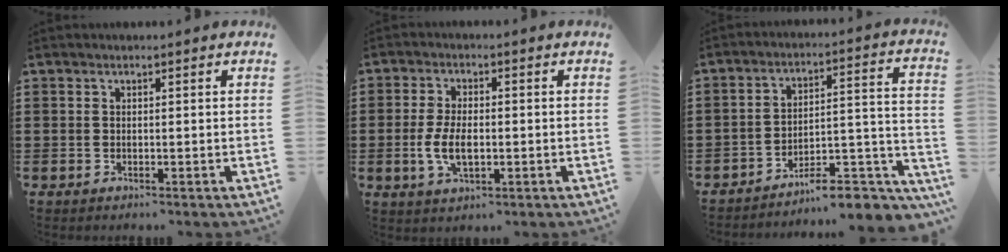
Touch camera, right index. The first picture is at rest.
{"total": 5.7, "force": [-1.0, 2.7, 4.9], "torque": [-0.113, -0.005, -0.023]}
{"total": 8.4, "force": [-7.3, 1.9, 3.7], "torque": [-0.043, 0.015, -0.137]}